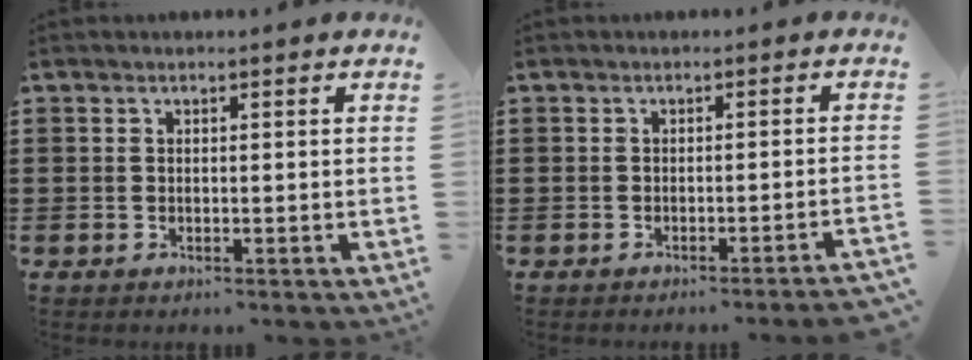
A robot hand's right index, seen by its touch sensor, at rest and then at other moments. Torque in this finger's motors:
{"motor_torque": [1.52, -0.61, 0.49, 0.03]}